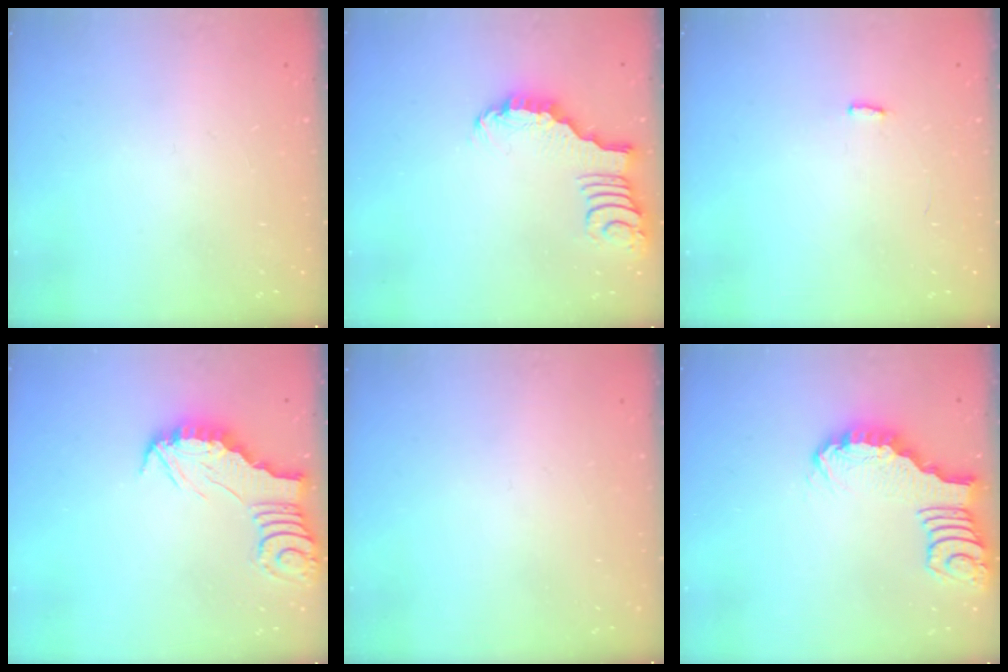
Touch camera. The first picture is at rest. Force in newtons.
{"total": 2.2, "press": 2.2, "slide": 0.4}
{"total": 3.4, "press": 3.4, "slide": 0.4}
{"total": 2.4, "press": 2.4, "slide": 0.2}
{"total": 0.0}
{"total": 2.4, "press": 2.4, "slide": 0.2}